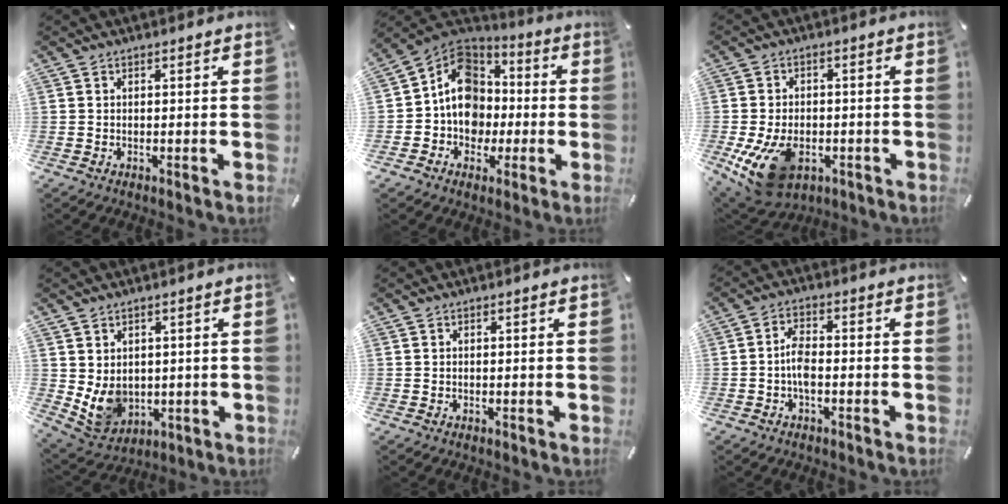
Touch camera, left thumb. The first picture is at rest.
{"total": 13.4, "force": [-1.2, 12.1, 5.6], "torque": [-0.103, 0.016, -0.017]}
{"total": 12.5, "force": [-4.2, 8.6, 8.0], "torque": [-0.154, 0.012, -0.071]}
{"total": 7.6, "force": [1.2, 6.9, 2.9], "torque": [-0.082, -0.018, 0.026]}
{"total": 0.0}
{"total": 4.6, "force": [-1.3, 2.2, 3.9], "torque": [-0.080, 0.006, -0.026]}